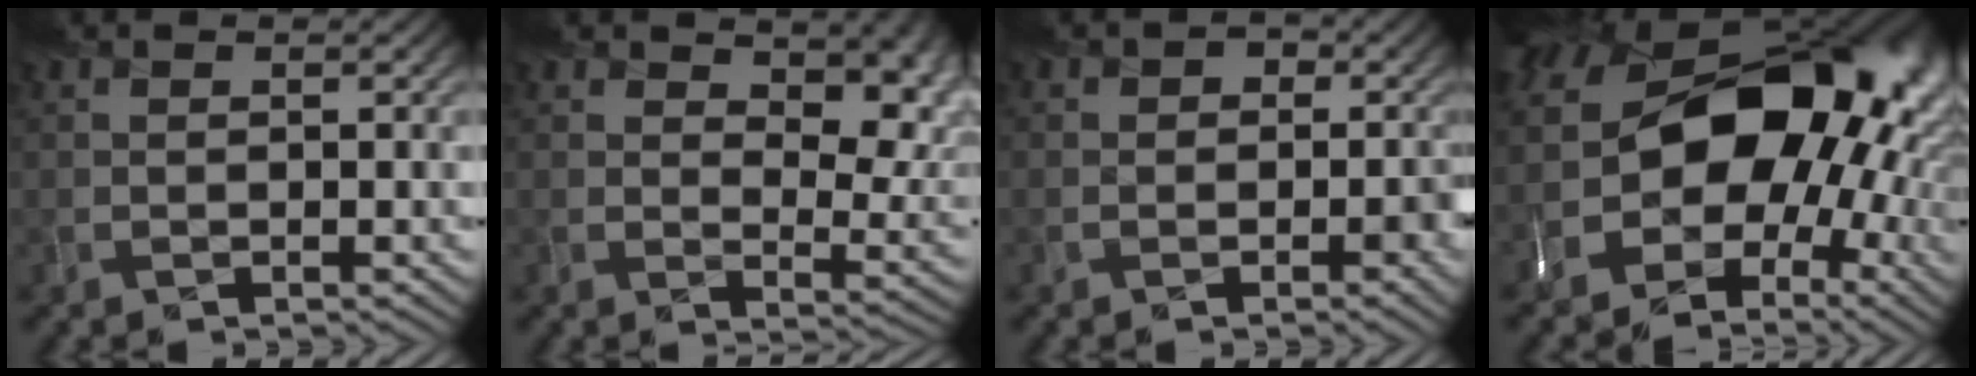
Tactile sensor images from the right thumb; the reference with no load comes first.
{"total": 9.6, "force": [4.3, 5.0, 7.0], "torque": [-0.111, -0.016, 0.079]}
{"total": 2.6, "force": [-0.9, 2.2, 1.1], "torque": [-0.003, -0.005, -0.019]}
{"total": 18.7, "force": [-1.6, 14.5, 11.7], "torque": [-0.139, -0.027, -0.020]}